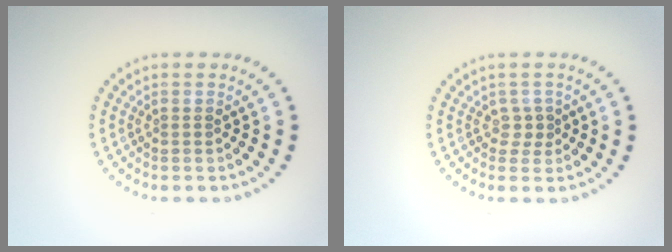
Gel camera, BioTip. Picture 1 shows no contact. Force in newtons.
{"total": 1.1, "press": 0.8, "slide": 0.7}